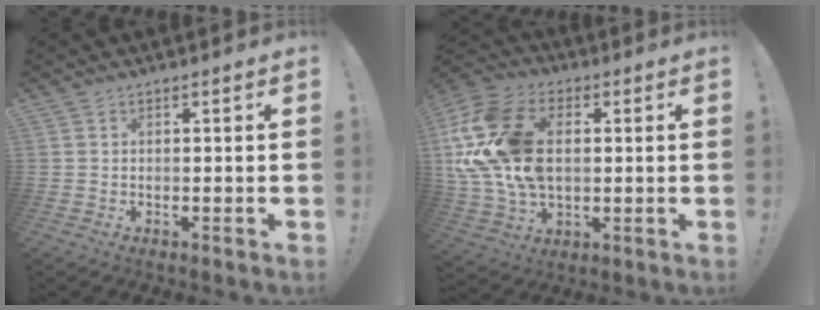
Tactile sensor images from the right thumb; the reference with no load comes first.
{"total": 22.6, "force": [3.1, 15.7, 15.9], "torque": [-0.294, 0.007, 0.064]}